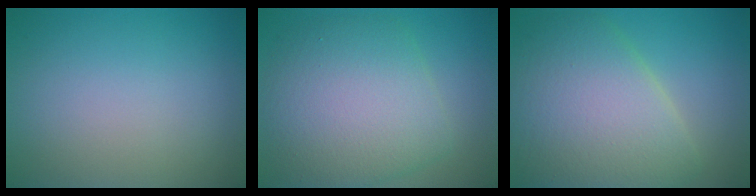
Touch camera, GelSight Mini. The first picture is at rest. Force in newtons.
{"total": 8.1, "press": 8.1, "slide": 0.4}
{"total": 9.6, "press": 9.6, "slide": 0.5}